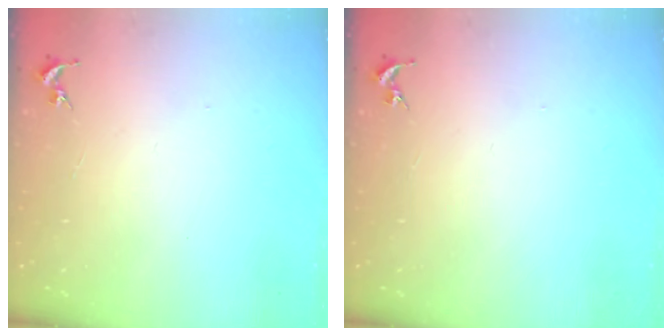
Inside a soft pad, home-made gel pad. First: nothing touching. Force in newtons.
{"total": 0.0}